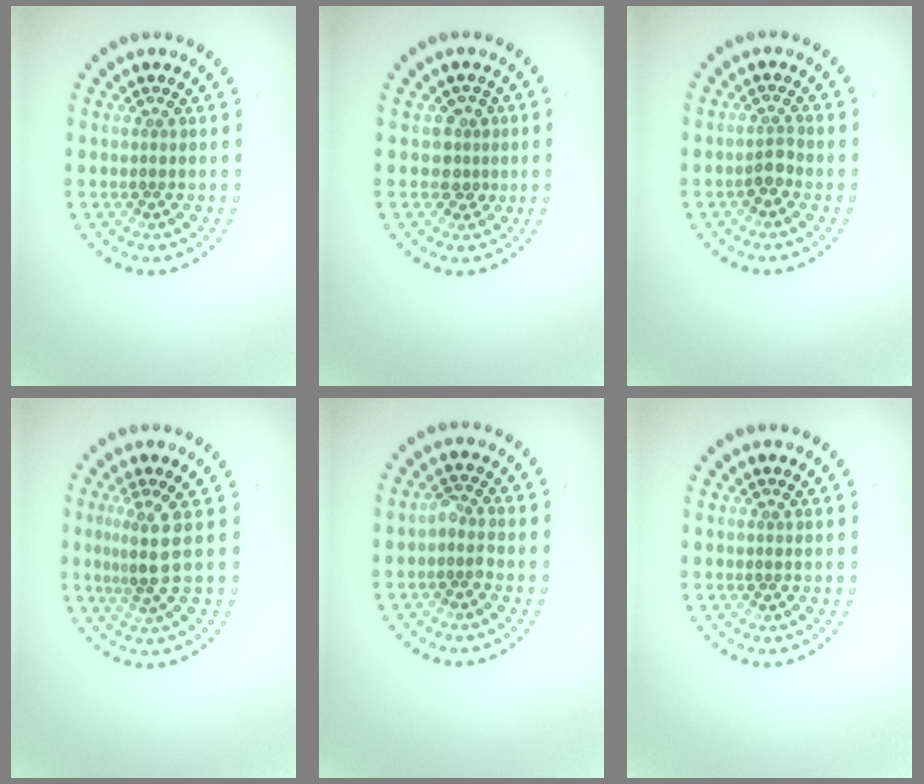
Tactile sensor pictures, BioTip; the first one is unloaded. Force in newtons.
{"total": 2.0, "press": 1.7, "slide": 1.1}
{"total": 1.5, "press": 1.2, "slide": 0.8}
{"total": 2.8, "press": 2.0, "slide": 1.9}
{"total": 1.6, "press": 1.4, "slide": 0.8}
{"total": 0.0}